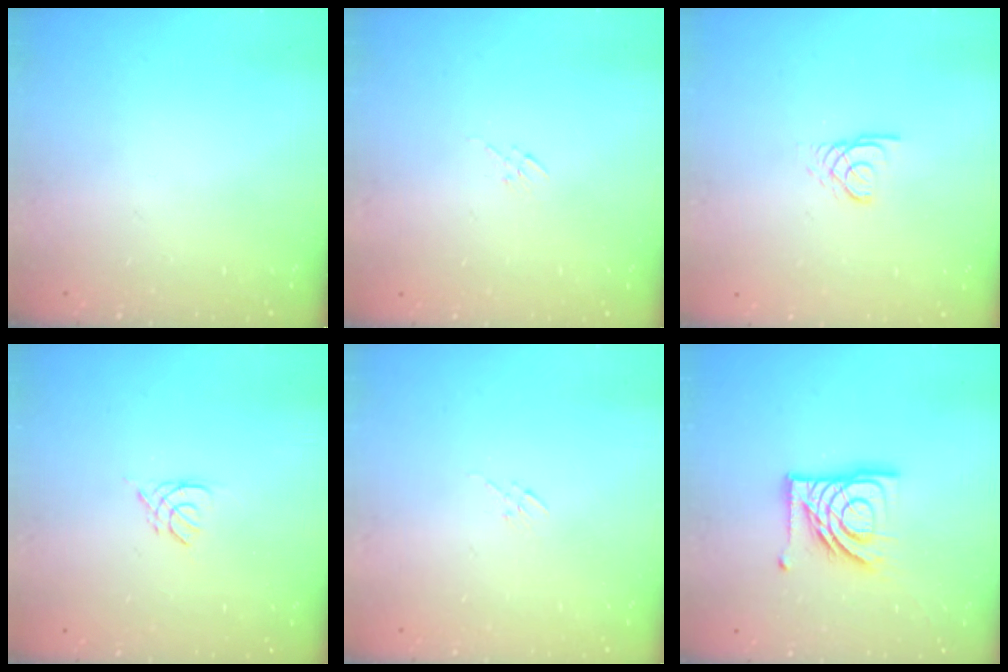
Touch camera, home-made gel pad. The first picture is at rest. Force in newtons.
{"total": 2.7, "press": 2.7, "slide": 0.5}
{"total": 2.4, "press": 2.4, "slide": 0.3}
{"total": 2.7, "press": 2.7, "slide": 0.5}
{"total": 2.7, "press": 2.7, "slide": 0.5}
{"total": 14.7, "press": 14.6, "slide": 1.7}